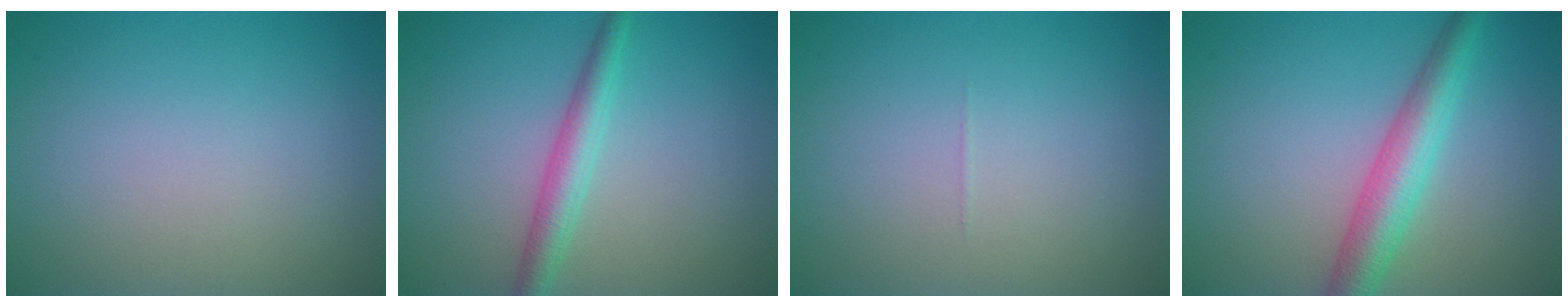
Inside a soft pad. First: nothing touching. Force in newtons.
{"total": 2.9, "press": 2.9, "slide": 0.1}
{"total": 0.0}
{"total": 4.8, "press": 4.8, "slide": 0.1}